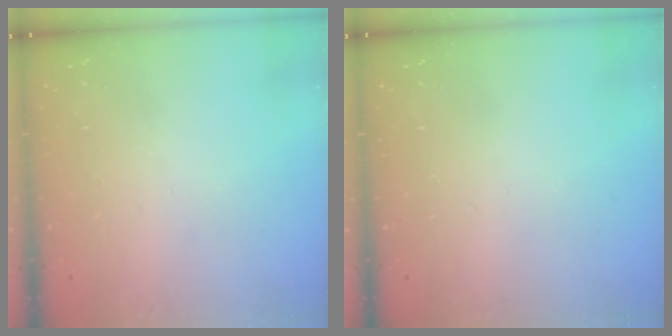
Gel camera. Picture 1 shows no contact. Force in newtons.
{"total": 0.0}